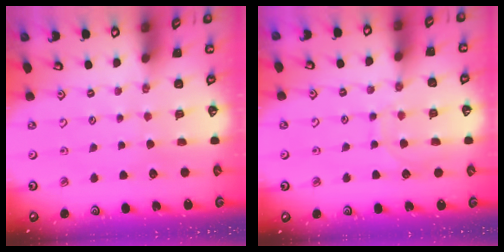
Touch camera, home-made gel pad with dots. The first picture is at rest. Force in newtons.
{"total": 7.3, "press": 7.3, "slide": 0.6}